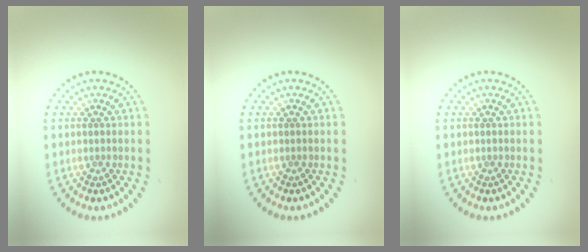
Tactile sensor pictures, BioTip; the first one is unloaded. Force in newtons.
{"total": 0.0}
{"total": 0.0}